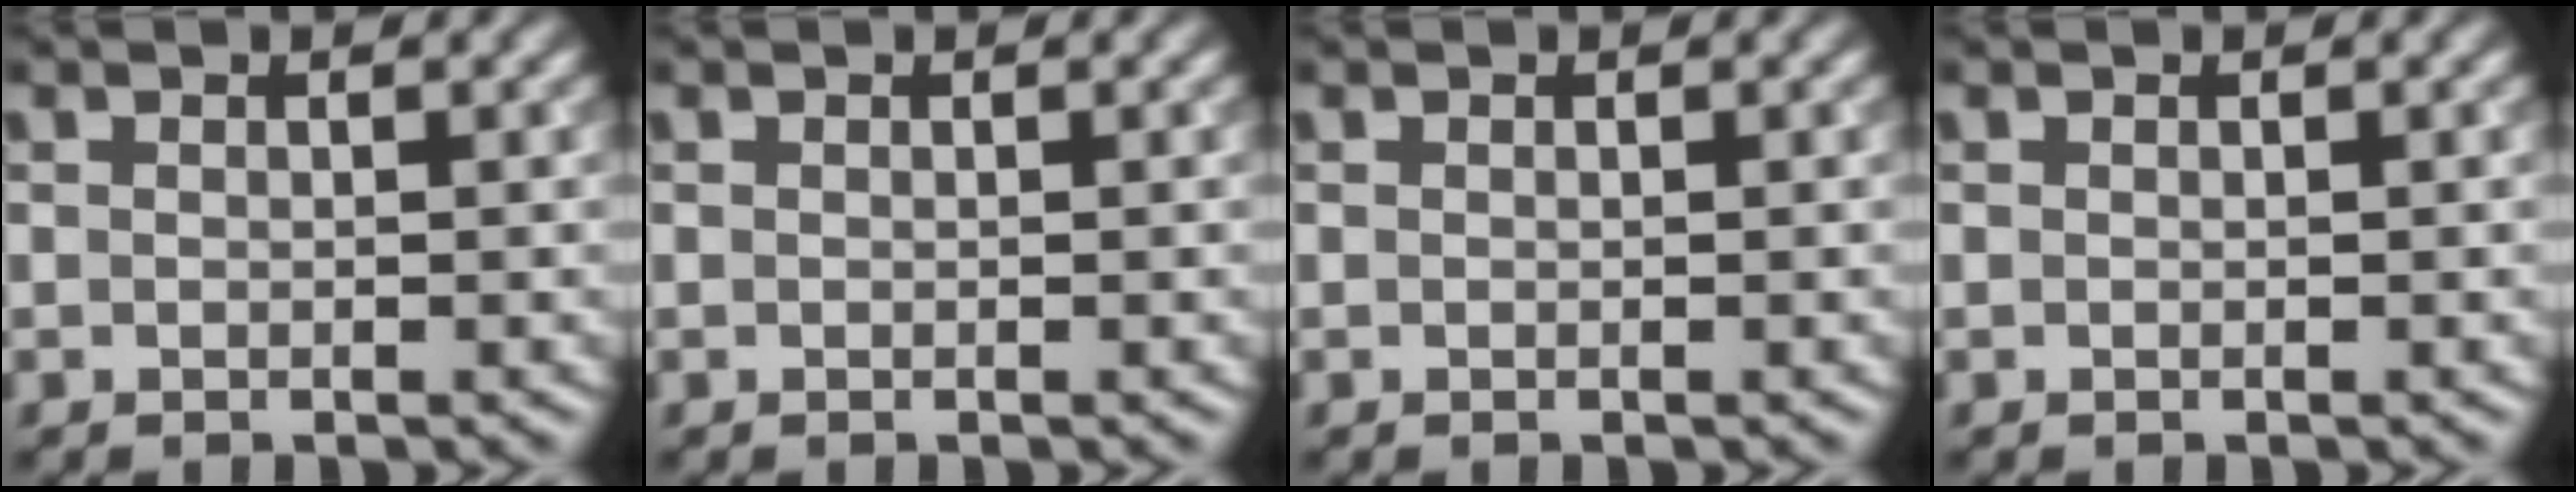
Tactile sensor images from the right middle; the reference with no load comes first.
{"total": 0.0}
{"total": 0.0}
{"total": 0.0}